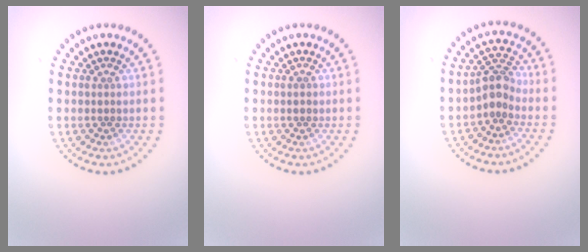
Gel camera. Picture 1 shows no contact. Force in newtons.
{"total": 0.7, "press": 0.7, "slide": 0.0}
{"total": 2.6, "press": 1.9, "slide": 1.8}